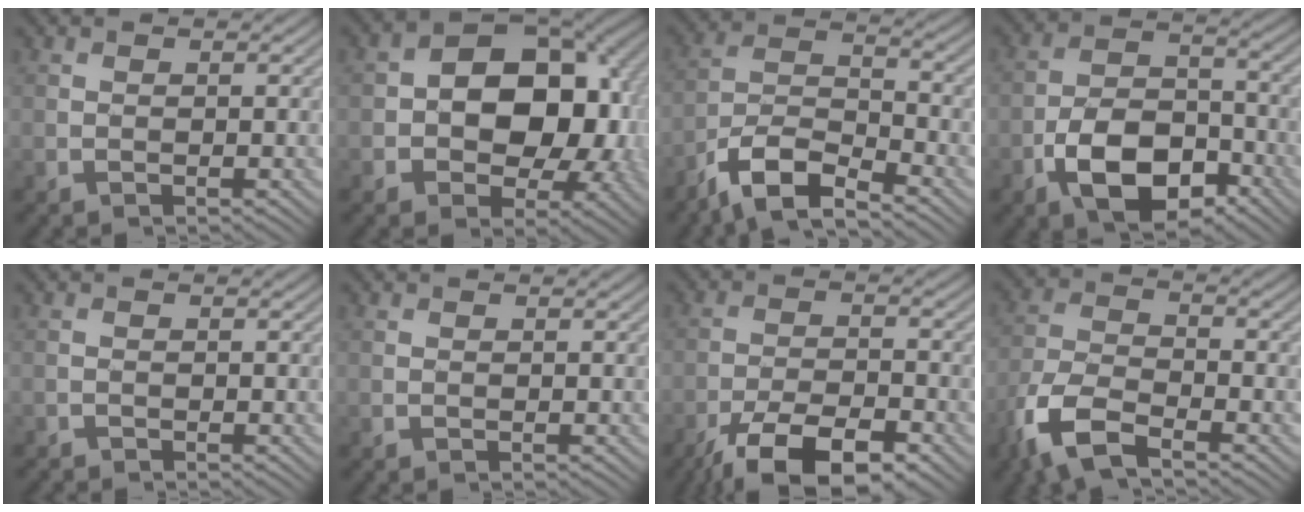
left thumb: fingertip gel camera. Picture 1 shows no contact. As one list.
[{"total": 13.6, "force": [0.3, 9.5, 9.8], "torque": [-0.131, 0.001, 0.005]}, {"total": 8.5, "force": [-6.4, 2.5, 5.1], "torque": [-0.095, -0.002, -0.137]}, {"total": 10.4, "force": [-5.0, 5.9, 6.9], "torque": [-0.138, -0.003, -0.095]}, {"total": 0.7, "force": [-0.7, 0.1, 0.0], "torque": [0.002, -0.003, -0.015]}, {"total": 0.0}, {"total": 10.6, "force": [-7.2, 3.5, 6.9], "torque": [-0.123, -0.004, -0.130]}, {"total": 8.6, "force": [-5.7, 3.1, 5.7], "torque": [-0.127, -0.012, -0.128]}]